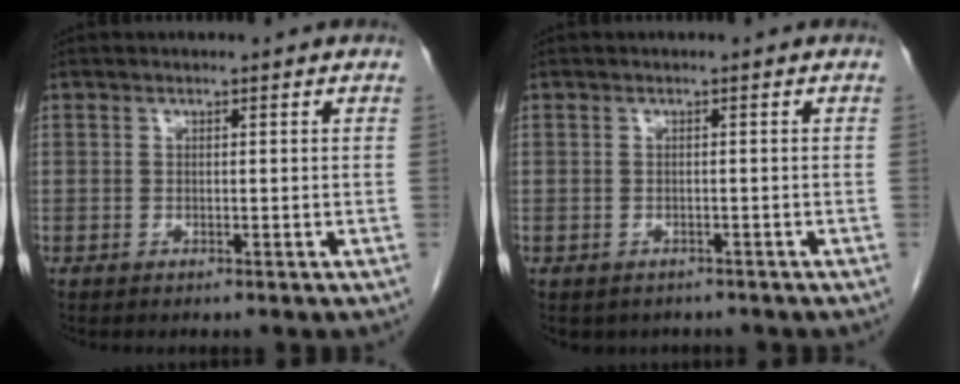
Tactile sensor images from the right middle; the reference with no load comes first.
{"total": 3.2, "force": [-2.5, 2.0, 0.4], "torque": [-0.005, 0.004, -0.031]}